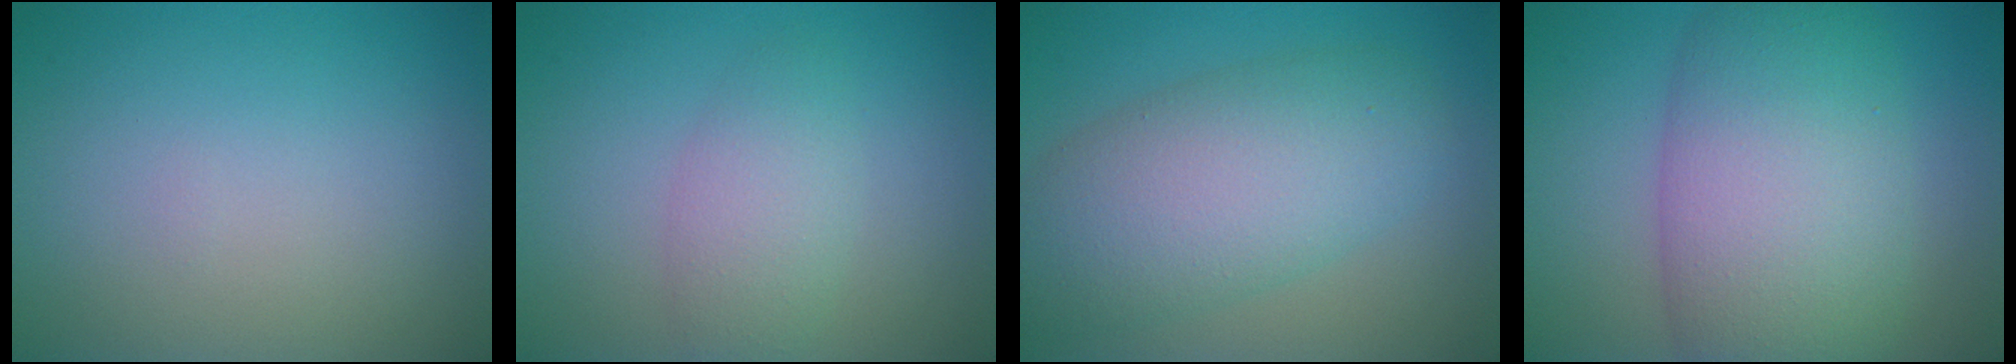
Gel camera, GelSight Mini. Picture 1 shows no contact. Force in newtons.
{"total": 3.0, "press": 3.0, "slide": 0.2}
{"total": 7.9, "press": 7.9, "slide": 0.4}
{"total": 10.7, "press": 10.7, "slide": 0.1}